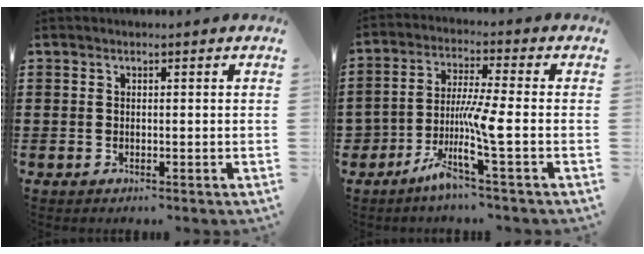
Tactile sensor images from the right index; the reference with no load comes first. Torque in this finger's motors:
{"motor_torque": [0.96, 1.18, 0.11, 0.10]}